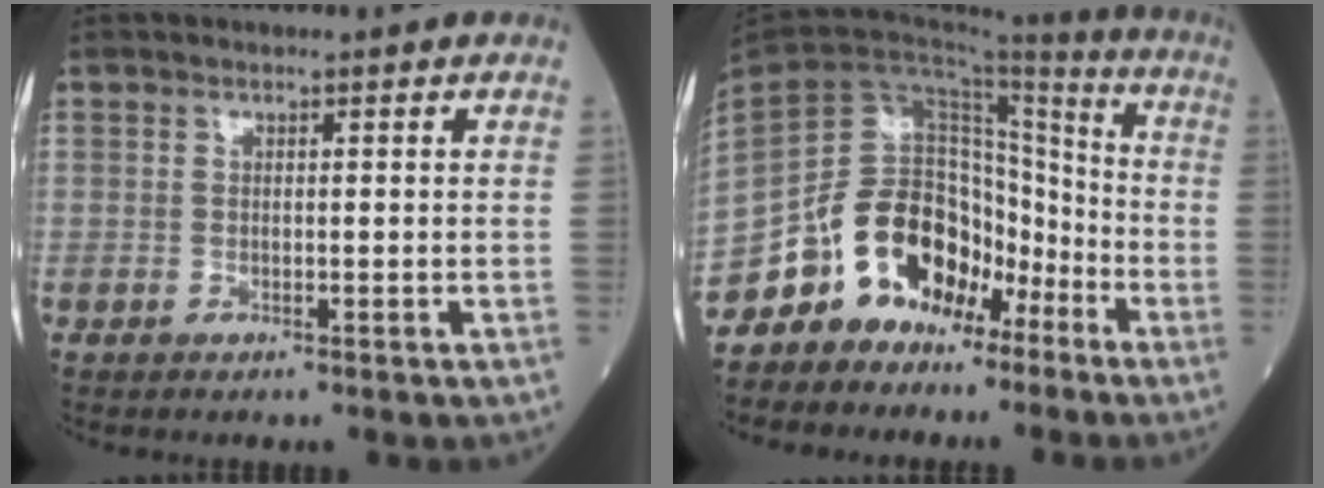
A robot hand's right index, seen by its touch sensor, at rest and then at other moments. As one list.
[{"total": 14.4, "force": [-9.8, 9.1, 5.5], "torque": [-0.112, 0.069, -0.171]}]